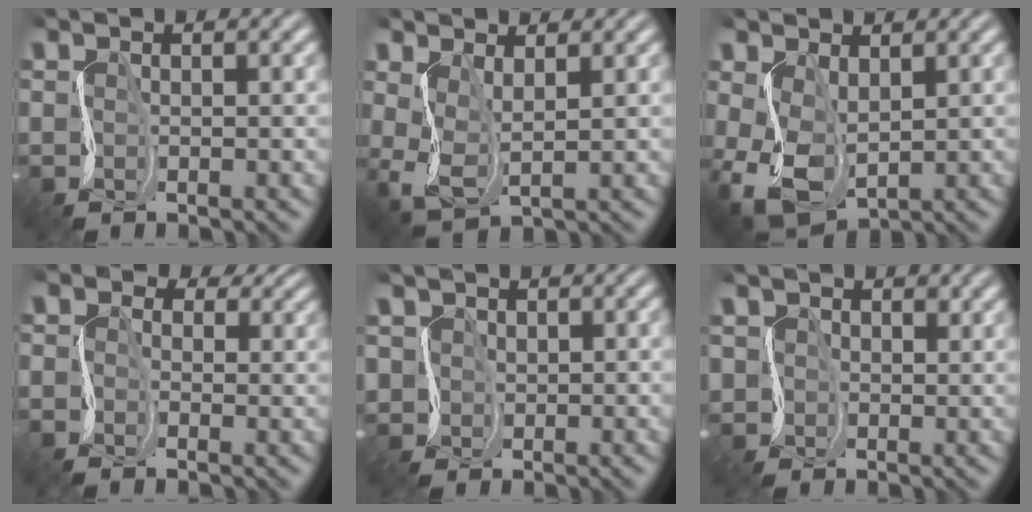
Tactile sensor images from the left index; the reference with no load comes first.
{"total": 2.0, "force": [0.4, 0.9, 1.8], "torque": [-0.065, -0.006, 0.015]}
{"total": 4.0, "force": [-0.9, 2.7, 2.8], "torque": [-0.092, -0.010, -0.006]}
{"total": 3.0, "force": [0.4, 2.7, 1.2], "torque": [-0.021, 0.008, -0.013]}
{"total": 1.3, "force": [0.0, 1.2, -0.5], "torque": [-0.006, 0.000, 0.006]}
{"total": 1.8, "force": [0.2, 1.7, -0.7], "torque": [-0.008, -0.001, 0.005]}